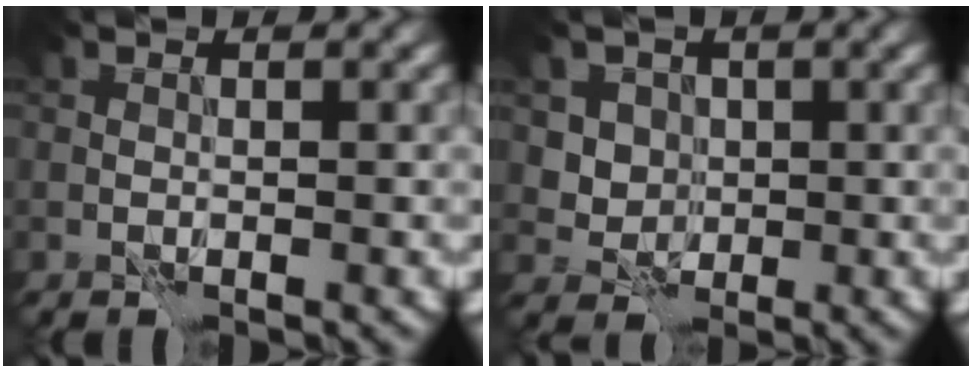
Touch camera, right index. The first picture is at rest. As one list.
[{"total": 3.9, "force": [1.7, 3.3, 1.1], "torque": [-0.012, 0.003, 0.029]}]